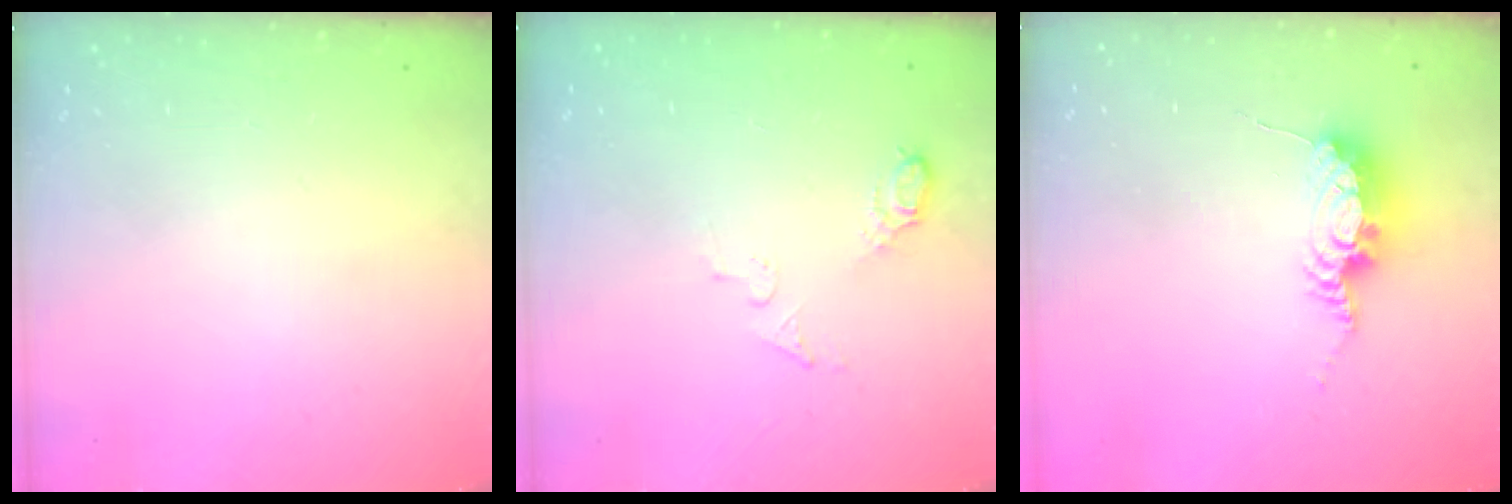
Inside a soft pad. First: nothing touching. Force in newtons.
{"total": 5.6, "press": 5.6, "slide": 0.9}
{"total": 8.5, "press": 8.5, "slide": 1.0}